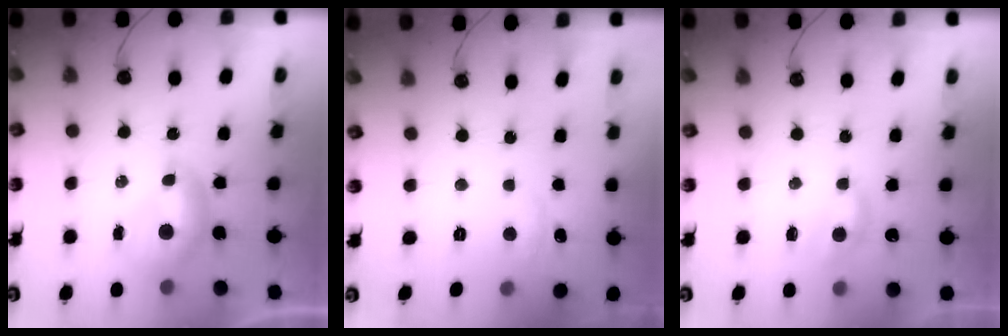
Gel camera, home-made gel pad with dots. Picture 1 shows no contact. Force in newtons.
{"total": 1.0, "press": 0.7, "slide": 0.8}
{"total": 1.7, "press": 1.6, "slide": 0.4}